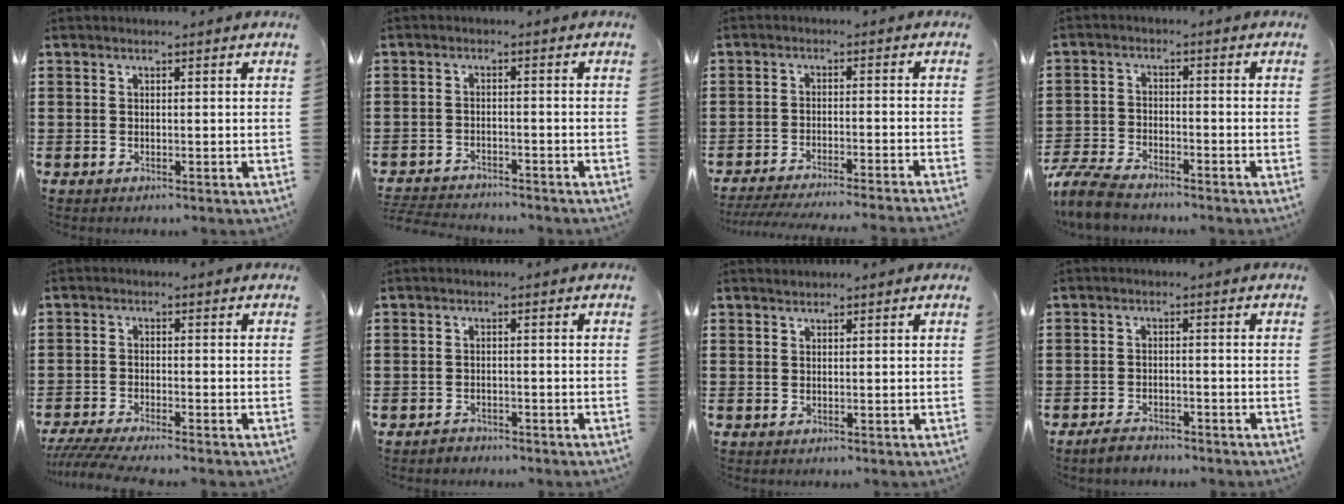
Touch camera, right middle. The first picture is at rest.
{"total": 3.0, "force": [-3.0, 0.2, 0.0], "torque": [-0.014, -0.004, -0.067]}
{"total": 3.9, "force": [-3.6, -0.4, 1.2], "torque": [-0.019, -0.003, -0.073]}
{"total": 5.7, "force": [-5.3, 1.0, 1.9], "torque": [-0.062, -0.003, -0.111]}
{"total": 3.1, "force": [-2.8, 0.0, 1.3], "torque": [-0.037, -0.010, -0.060]}
{"total": 1.3, "force": [-1.2, 0.5, 0.0], "torque": [-0.004, 0.004, -0.027]}
{"total": 0.6, "force": [0.6, -0.1, 0.0], "torque": [-0.001, -0.003, 0.012]}
{"total": 2.4, "force": [-2.3, 0.6, 0.6], "torque": [-0.015, 0.005, -0.047]}